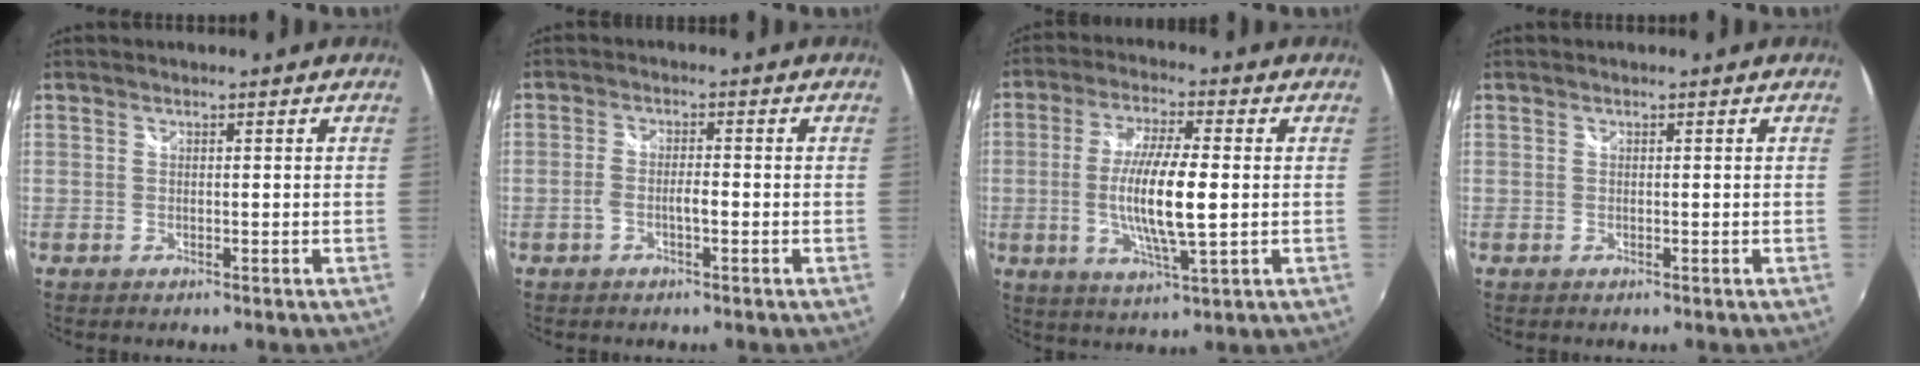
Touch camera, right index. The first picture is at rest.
{"total": 2.8, "force": [-1.2, 0.6, 2.4], "torque": [-0.054, 0.003, -0.026]}
{"total": 11.7, "force": [-0.8, 2.1, 11.5], "torque": [-0.218, -0.009, -0.016]}
{"total": 0.0}